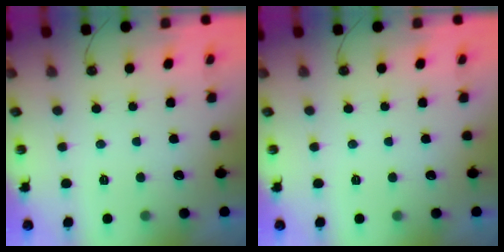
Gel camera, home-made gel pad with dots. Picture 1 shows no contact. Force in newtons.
{"total": 0.0}